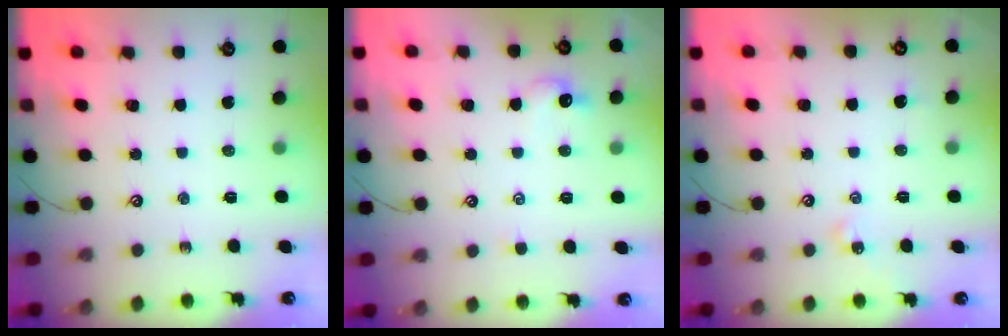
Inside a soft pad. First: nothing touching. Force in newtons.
{"total": 0.8, "press": 0.6, "slide": 0.6}
{"total": 4.4, "press": 4.3, "slide": 0.7}